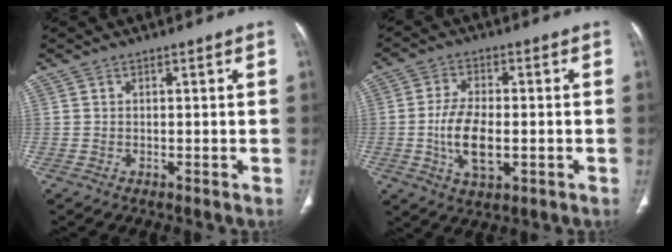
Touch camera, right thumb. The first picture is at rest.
{"total": 9.1, "force": [-1.5, 4.7, 7.7], "torque": [-0.145, 0.003, -0.026]}